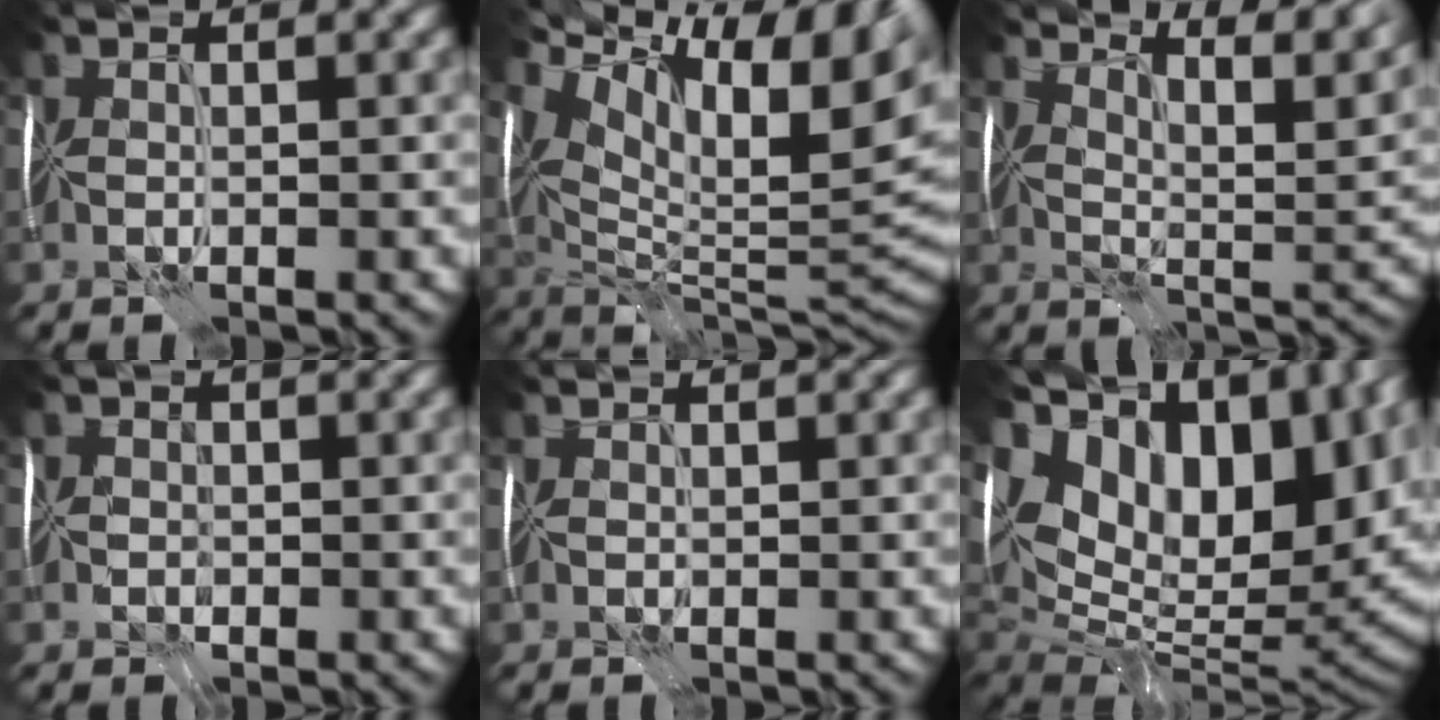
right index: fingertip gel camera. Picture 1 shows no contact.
{"total": 15.9, "force": [6.9, 6.5, 12.8], "torque": [-0.187, 0.028, 0.128]}
{"total": 8.7, "force": [6.7, 1.7, 5.3], "torque": [-0.080, 0.006, 0.087]}
{"total": 2.2, "force": [-0.6, 2.1, 0.4], "torque": [0.013, 0.014, -0.029]}
{"total": 0.0}
{"total": 20.1, "force": [7.7, 11.5, 14.6], "torque": [-0.218, 0.037, 0.183]}